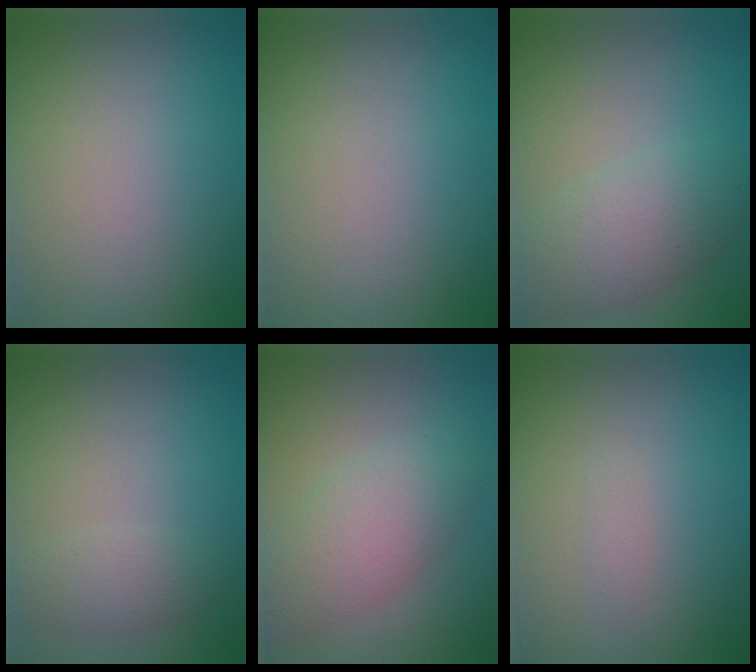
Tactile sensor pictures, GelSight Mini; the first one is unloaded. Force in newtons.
{"total": 0.0}
{"total": 4.9, "press": 4.9, "slide": 0.2}
{"total": 2.0, "press": 2.0, "slide": 0.0}
{"total": 4.6, "press": 4.6, "slide": 0.3}
{"total": 0.6, "press": 0.6, "slide": 0.0}